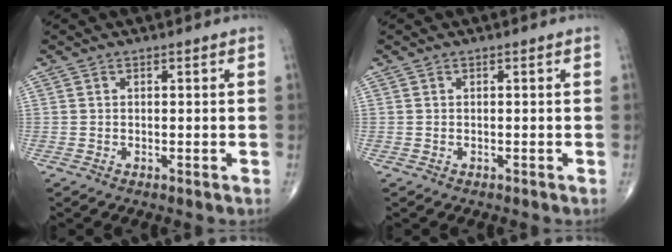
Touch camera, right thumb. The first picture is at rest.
{"total": 0.0}